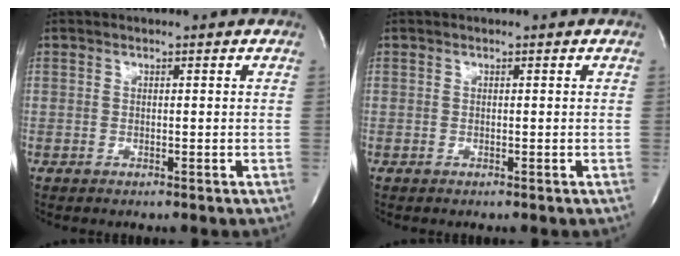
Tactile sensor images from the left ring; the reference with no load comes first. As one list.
[{"total": 0.0}]